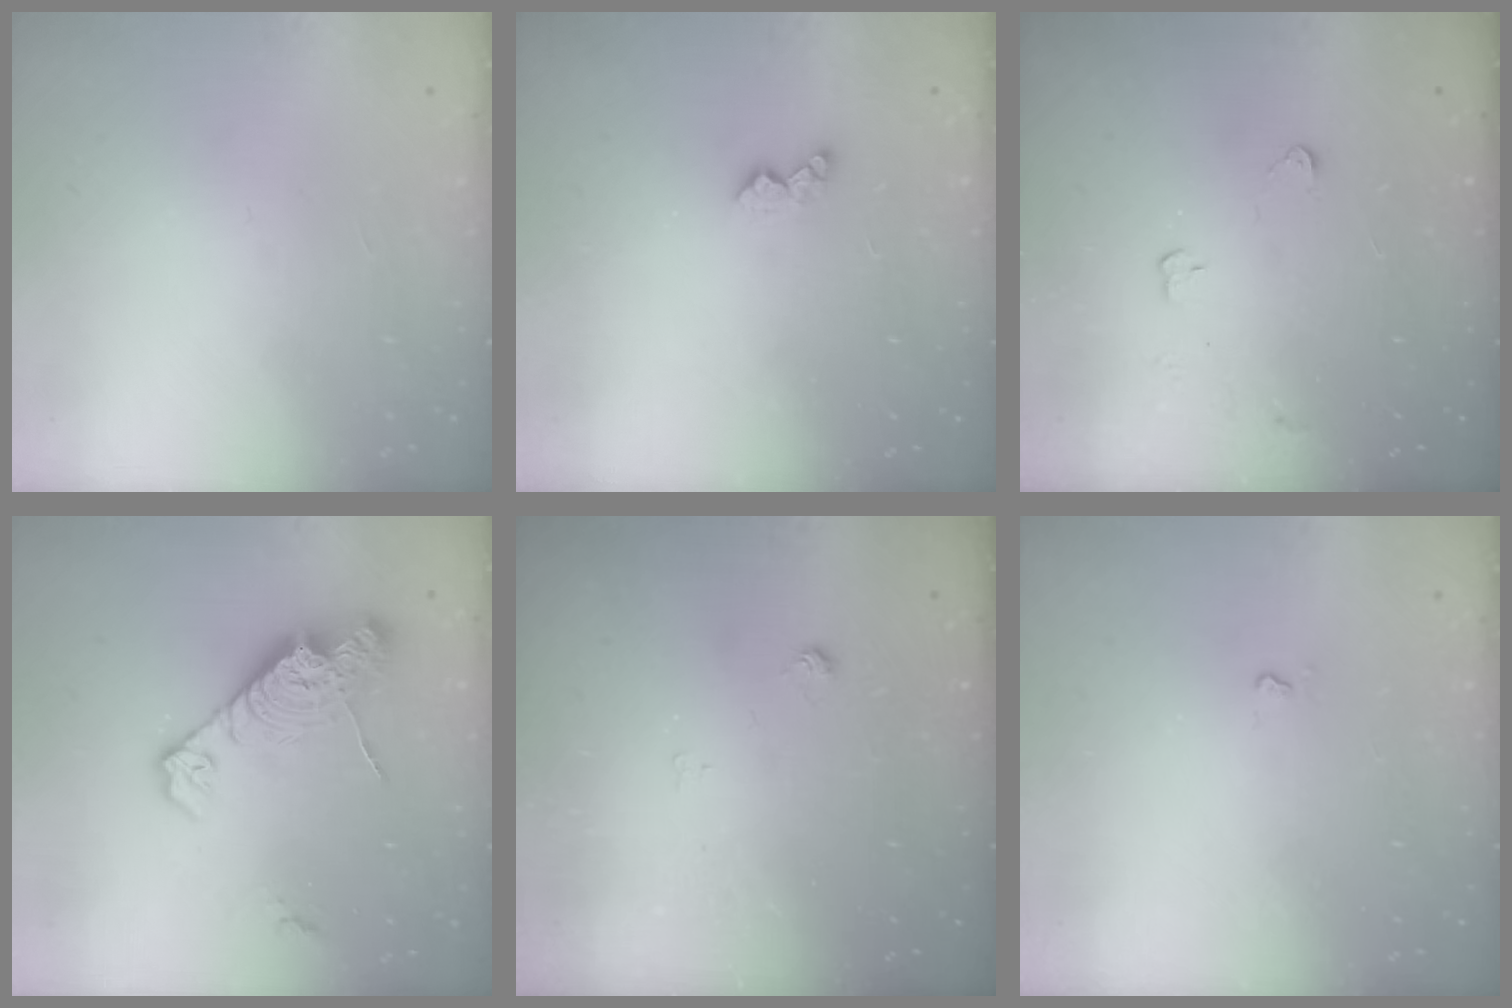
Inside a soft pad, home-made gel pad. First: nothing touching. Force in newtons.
{"total": 3.8, "press": 3.7, "slide": 0.7}
{"total": 3.0, "press": 3.0, "slide": 0.3}
{"total": 14.2, "press": 14.2, "slide": 1.3}
{"total": 5.6, "press": 5.6, "slide": 0.7}
{"total": 2.4, "press": 2.3, "slide": 0.5}